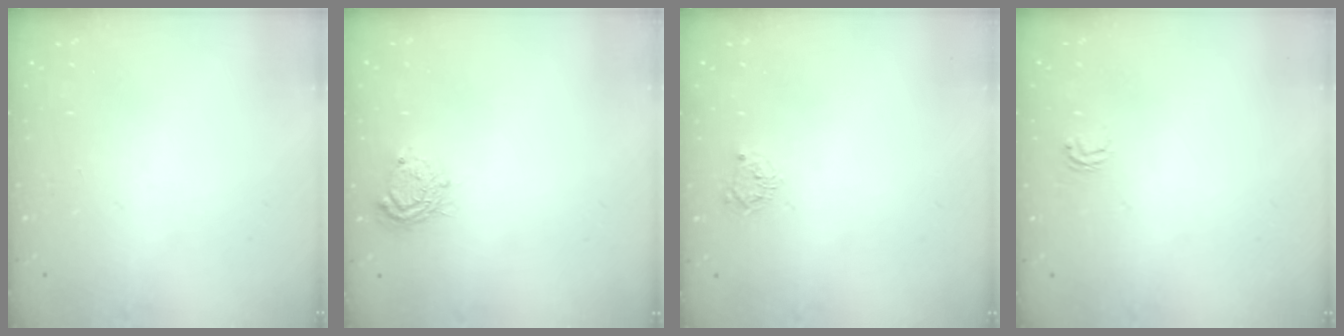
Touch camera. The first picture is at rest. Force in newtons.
{"total": 8.1, "press": 8.1, "slide": 0.7}
{"total": 3.4, "press": 3.4, "slide": 0.5}
{"total": 2.1, "press": 2.1, "slide": 0.2}